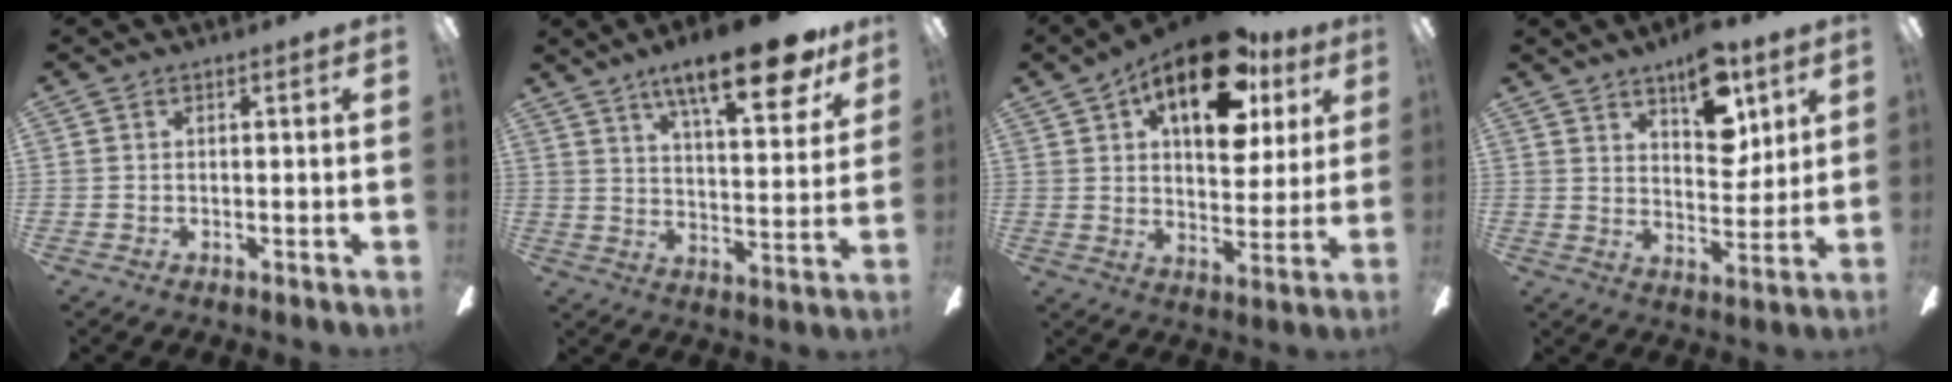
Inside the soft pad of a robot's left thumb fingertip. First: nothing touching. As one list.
[{"total": 19.7, "force": [13.3, 5.8, 13.3], "torque": [-0.204, -0.073, 0.213]}, {"total": 20.7, "force": [11.0, 10.0, 14.4], "torque": [-0.211, -0.038, 0.181]}, {"total": 13.2, "force": [8.1, 6.0, 8.6], "torque": [-0.118, -0.034, 0.138]}]